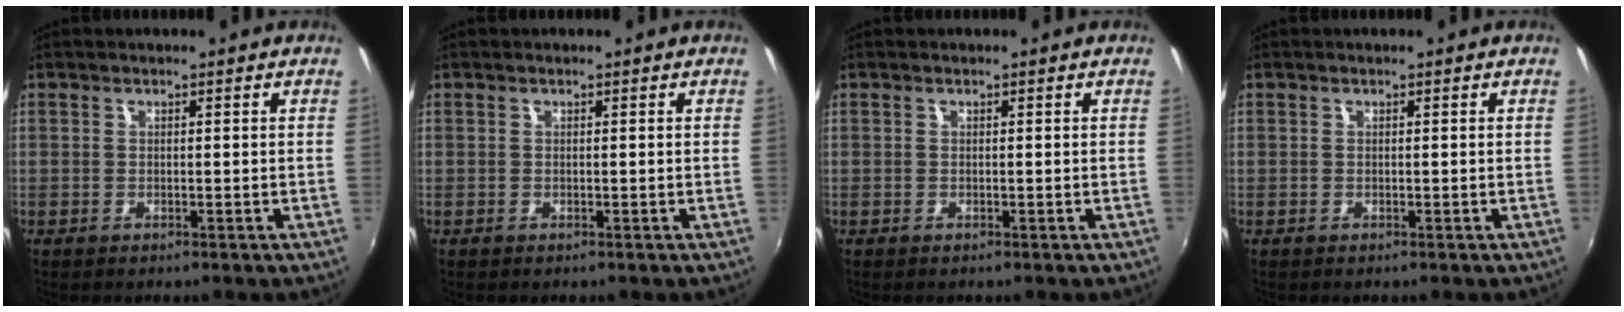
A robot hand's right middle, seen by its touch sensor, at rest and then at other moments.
{"total": 0.0}
{"total": 0.0}
{"total": 0.0}